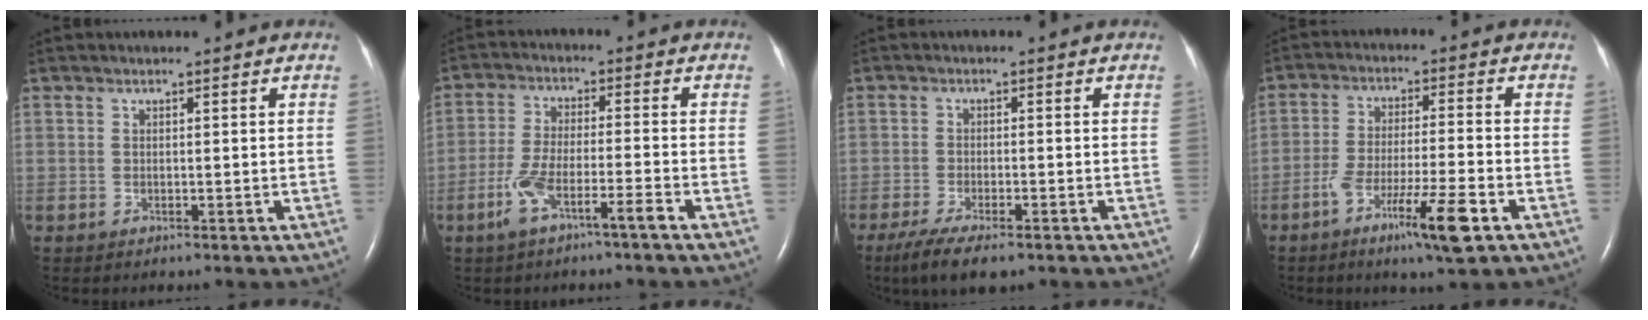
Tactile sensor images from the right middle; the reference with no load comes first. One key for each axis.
{"total": 6.5, "fx": -3.9, "fy": 0.2, "fz": 5.2, "tx": -0.111, "ty": 0.002, "tz": -0.077}
{"total": 7.5, "fx": -5.3, "fy": 1.9, "fz": 4.9, "tx": -0.088, "ty": -0.018, "tz": -0.082}
{"total": 9.7, "fx": -5.3, "fy": 0.0, "fz": 8.2, "tx": -0.150, "ty": -0.017, "tz": -0.092}